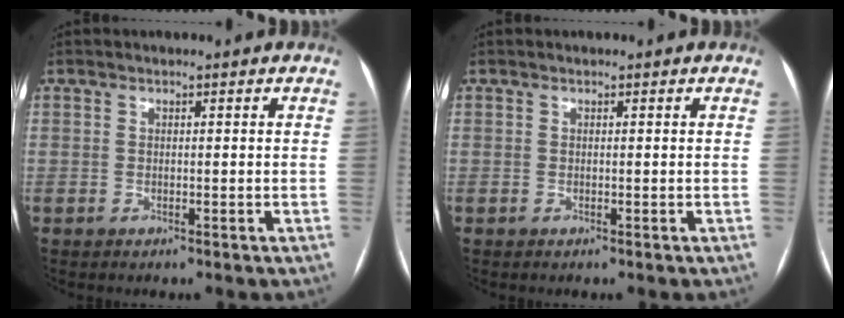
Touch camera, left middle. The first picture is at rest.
{"total": 0.0}